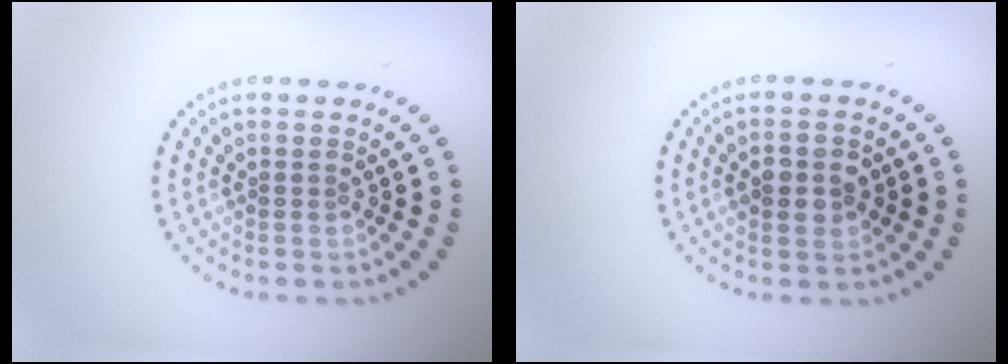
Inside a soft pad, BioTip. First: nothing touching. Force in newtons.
{"total": 2.9, "press": 2.9, "slide": 0.0}